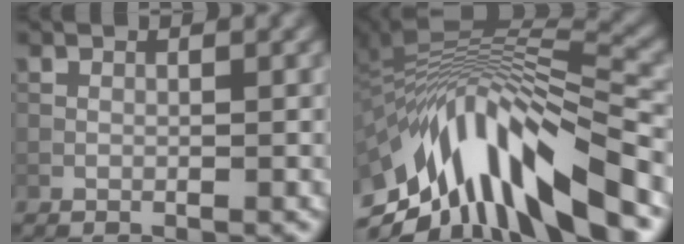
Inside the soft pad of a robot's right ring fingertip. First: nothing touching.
{"total": 14.5, "force": [-6.8, 4.9, 11.8], "torque": [-0.213, 0.015, -0.107]}